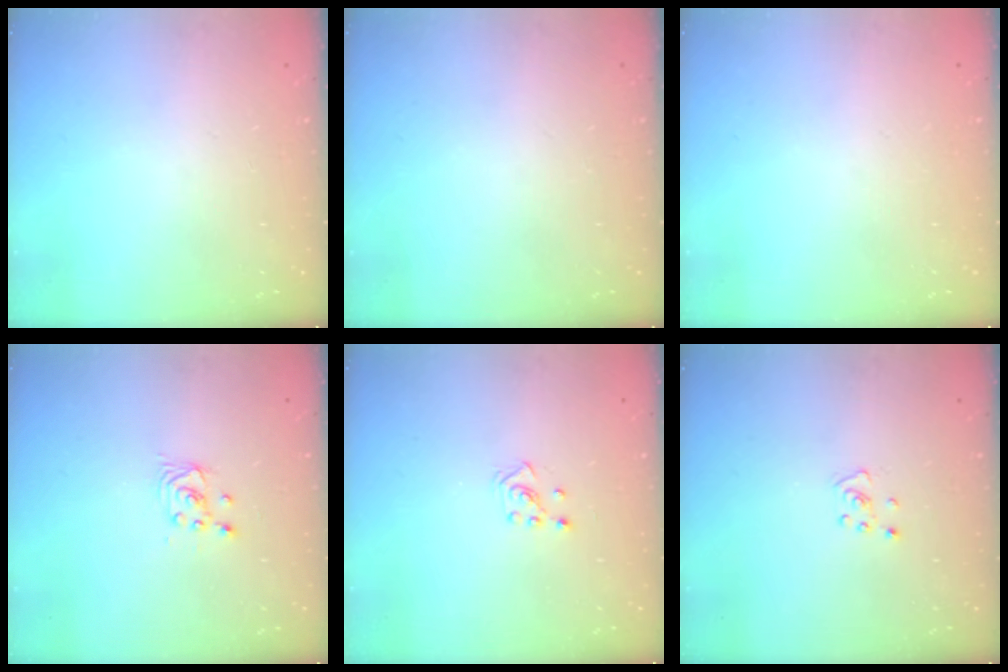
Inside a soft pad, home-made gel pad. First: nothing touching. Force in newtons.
{"total": 0.0}
{"total": 0.0}
{"total": 2.2, "press": 2.2, "slide": 0.2}
{"total": 2.6, "press": 2.5, "slide": 0.6}
{"total": 3.2, "press": 3.2, "slide": 0.2}